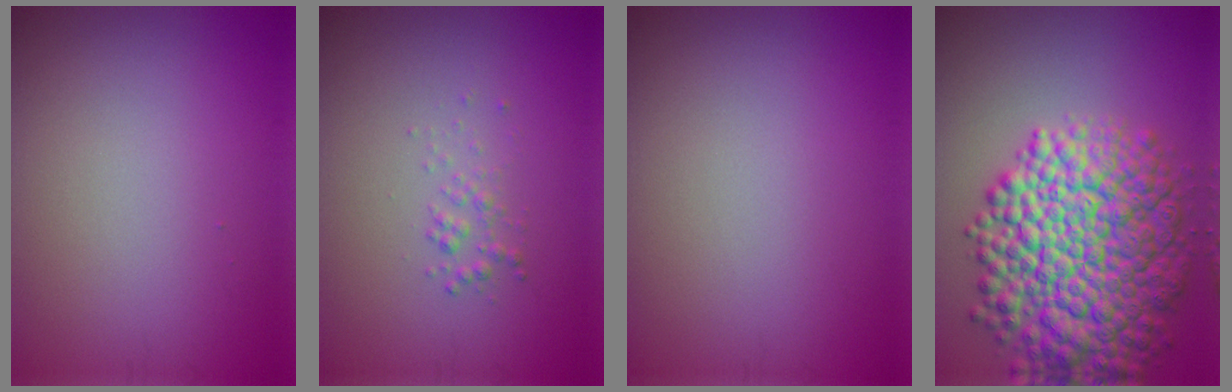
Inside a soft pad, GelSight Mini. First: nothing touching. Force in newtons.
{"total": 1.1, "press": 1.1, "slide": 0.1}
{"total": 0.0}
{"total": 13.0, "press": 12.9, "slide": 0.4}